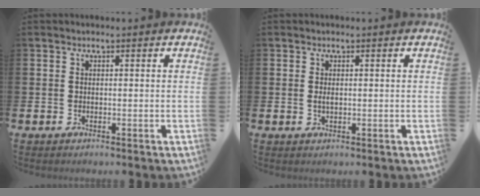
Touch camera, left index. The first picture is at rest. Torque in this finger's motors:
{"motor_torque": [0.25, 0.18, 0.01, 0.03]}